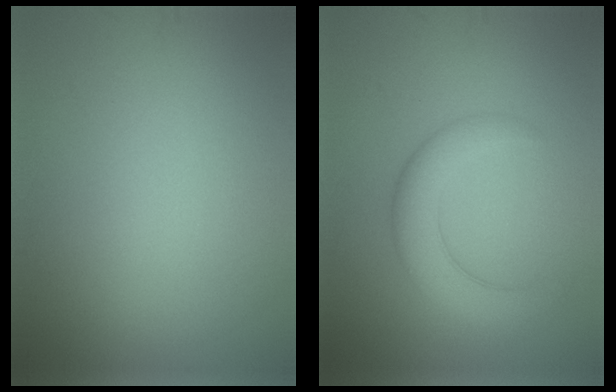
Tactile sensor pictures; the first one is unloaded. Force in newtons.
{"total": 4.2, "press": 4.2, "slide": 0.3}